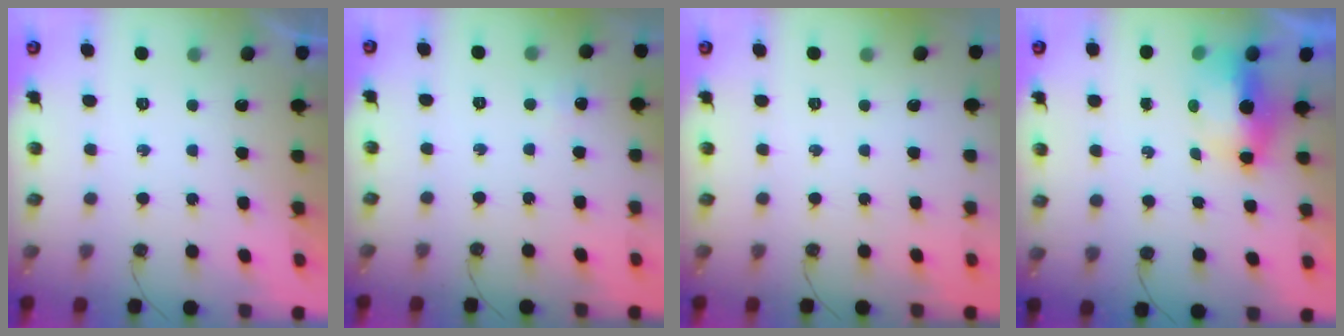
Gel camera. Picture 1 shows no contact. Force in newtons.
{"total": 3.6, "press": 3.6, "slide": 0.5}
{"total": 0.0}
{"total": 6.8, "press": 6.7, "slide": 1.0}